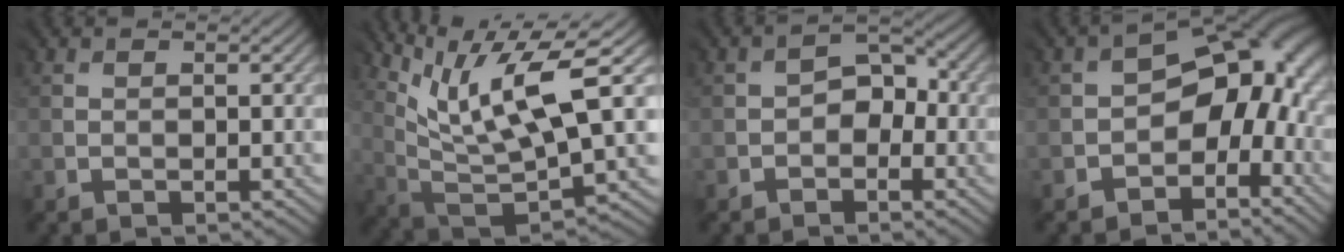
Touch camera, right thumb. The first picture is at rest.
{"total": 11.5, "force": [6.6, 2.7, 9.0], "torque": [-0.182, -0.003, 0.136]}
{"total": 3.0, "force": [-1.1, 2.5, 1.4], "torque": [-0.005, 0.003, -0.021]}
{"total": 8.0, "force": [-2.7, 5.2, 5.5], "torque": [-0.047, 0.002, -0.051]}